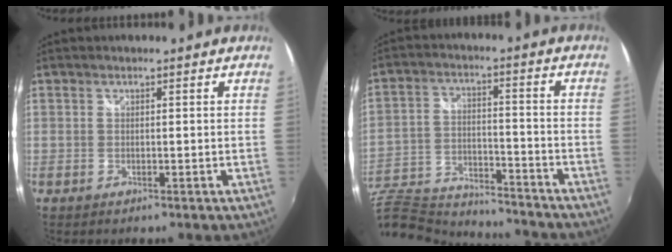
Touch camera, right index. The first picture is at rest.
{"total": 22.7, "force": [-18.2, 9.1, 10.0], "torque": [-0.236, -0.017, -0.281]}